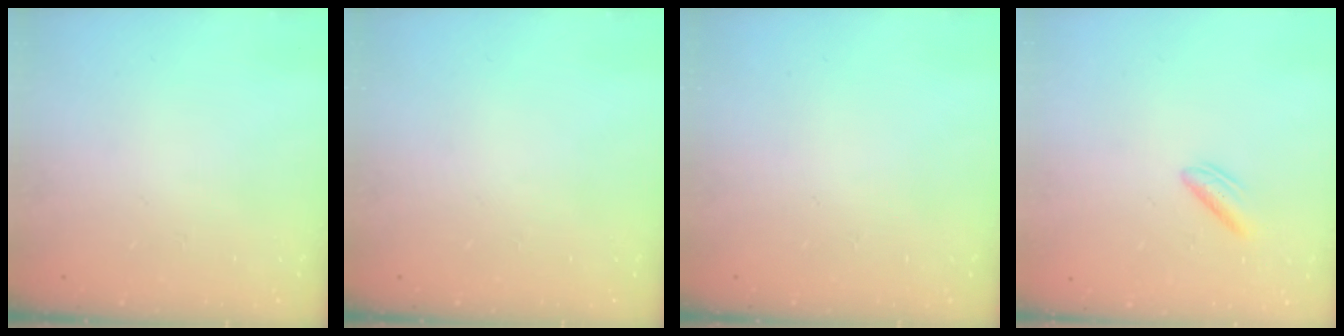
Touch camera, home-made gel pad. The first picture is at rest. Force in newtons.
{"total": 0.0}
{"total": 0.0}
{"total": 2.8, "press": 2.7, "slide": 0.9}